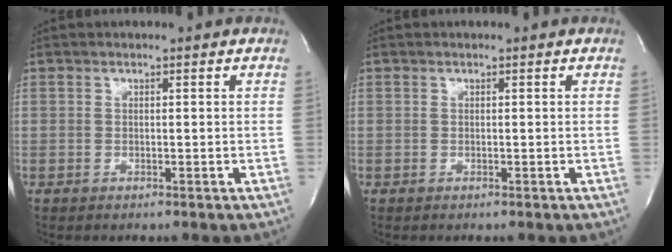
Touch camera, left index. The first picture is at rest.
{"total": 0.0}